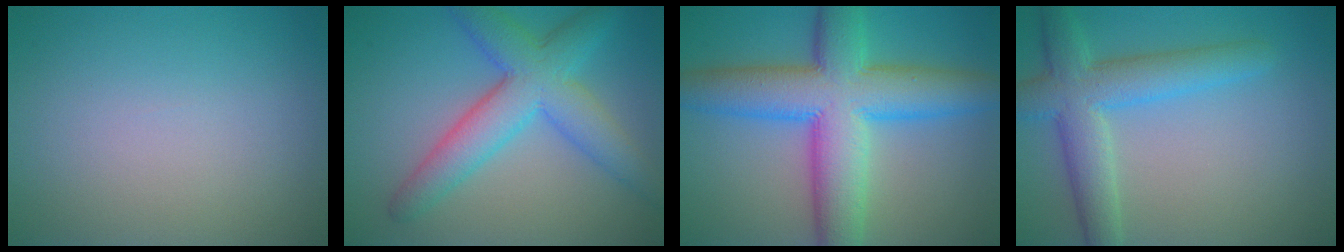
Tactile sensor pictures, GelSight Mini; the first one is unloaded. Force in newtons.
{"total": 6.8, "press": 6.8, "slide": 0.1}
{"total": 11.2, "press": 11.2, "slide": 0.2}
{"total": 5.7, "press": 5.7, "slide": 0.2}